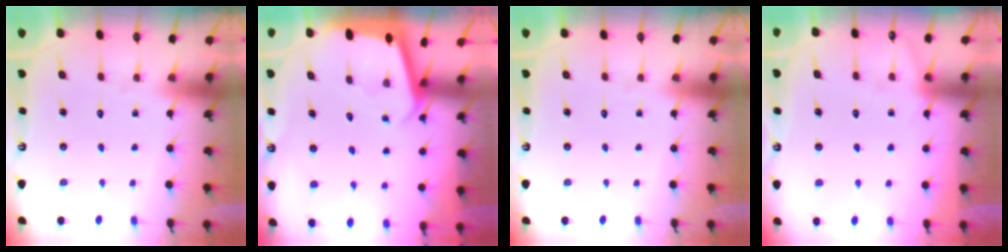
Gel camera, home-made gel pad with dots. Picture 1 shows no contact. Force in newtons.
{"total": 1.8, "press": 1.8, "slide": 0.1}
{"total": 0.0}
{"total": 5.0, "press": 4.9, "slide": 0.7}